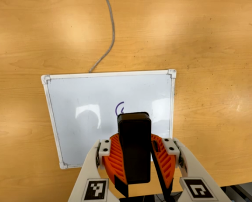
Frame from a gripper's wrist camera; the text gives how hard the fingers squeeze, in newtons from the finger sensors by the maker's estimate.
{"total": 11.8, "left": 12.0, "right": 11.7}